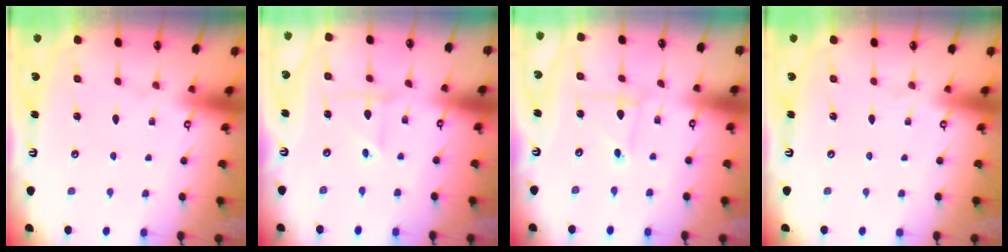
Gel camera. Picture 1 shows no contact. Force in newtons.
{"total": 2.5, "press": 2.5, "slide": 0.2}
{"total": 1.6, "press": 1.6, "slide": 0.2}
{"total": 0.0}